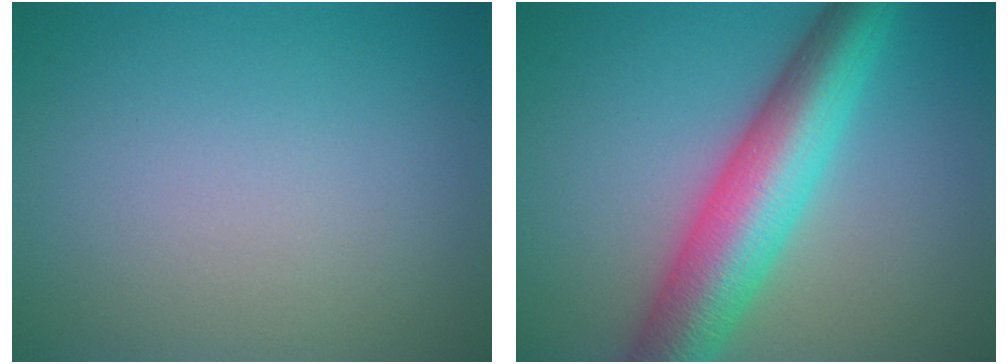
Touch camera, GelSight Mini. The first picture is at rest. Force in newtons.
{"total": 9.2, "press": 9.2, "slide": 0.0}